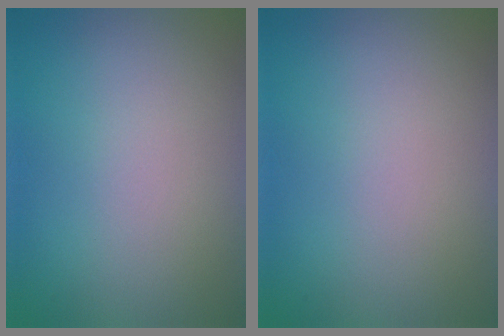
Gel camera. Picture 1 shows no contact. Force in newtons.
{"total": 0.0}